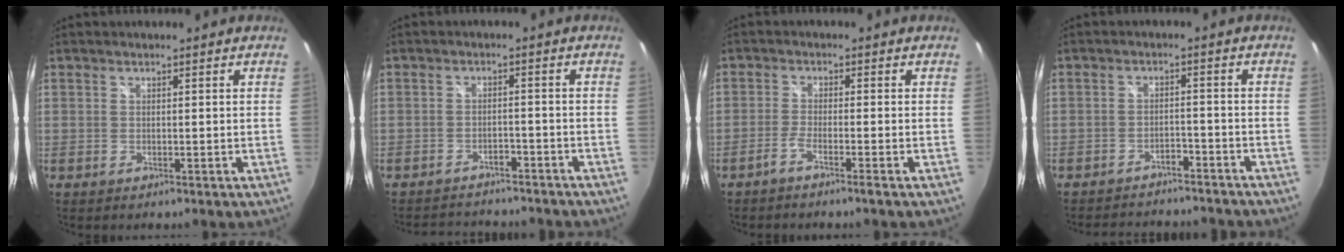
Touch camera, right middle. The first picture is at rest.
{"total": 10.5, "force": [-9.3, 3.1, 3.6], "torque": [-0.077, 0.002, -0.125]}
{"total": 2.5, "force": [-1.8, -0.5, 1.6], "torque": [-0.047, 0.000, -0.038]}
{"total": 13.5, "force": [-12.1, 3.7, 4.8], "torque": [-0.100, 0.004, -0.158]}